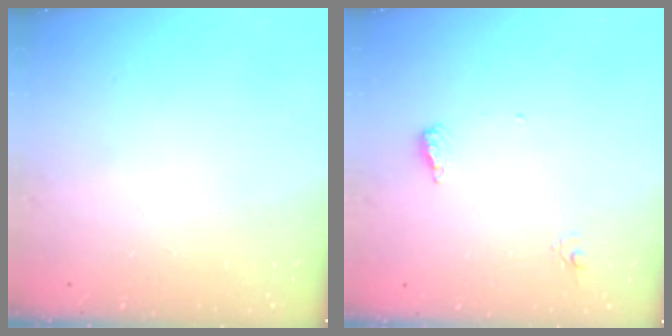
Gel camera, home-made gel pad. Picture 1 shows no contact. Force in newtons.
{"total": 6.5, "press": 6.4, "slide": 1.1}